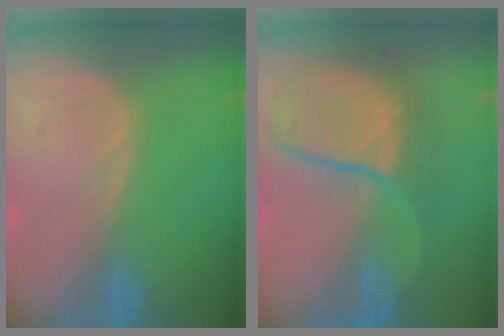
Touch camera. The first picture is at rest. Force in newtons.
{"total": 10.0, "press": 9.3, "slide": 3.7}